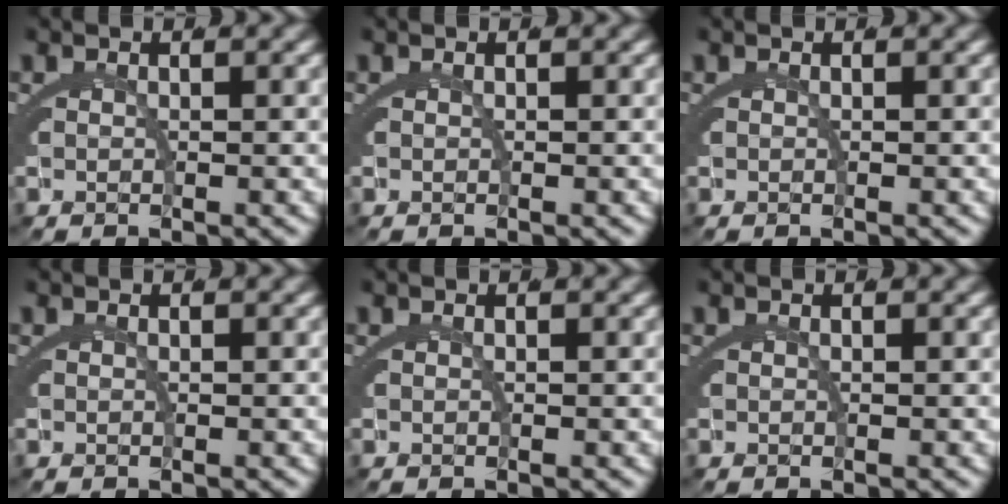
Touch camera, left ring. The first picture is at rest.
{"total": 0.0}
{"total": 0.0}
{"total": 0.0}
{"total": 0.0}
{"total": 0.0}